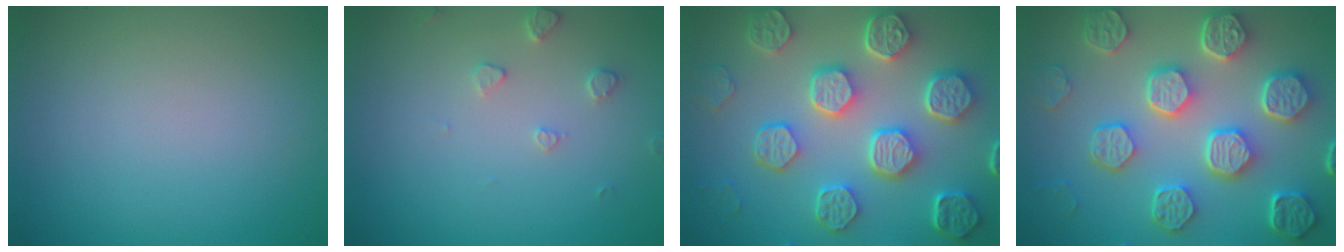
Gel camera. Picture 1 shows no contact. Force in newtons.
{"total": 1.5, "press": 1.5, "slide": 0.3}
{"total": 8.3, "press": 6.5, "slide": 5.2}
{"total": 8.5, "press": 6.5, "slide": 5.5}